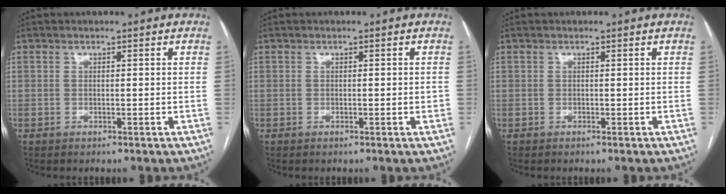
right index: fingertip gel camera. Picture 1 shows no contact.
{"total": 1.3, "force": [-0.2, 0.3, 1.2], "torque": [-0.019, 0.000, 0.000]}
{"total": 0.0}